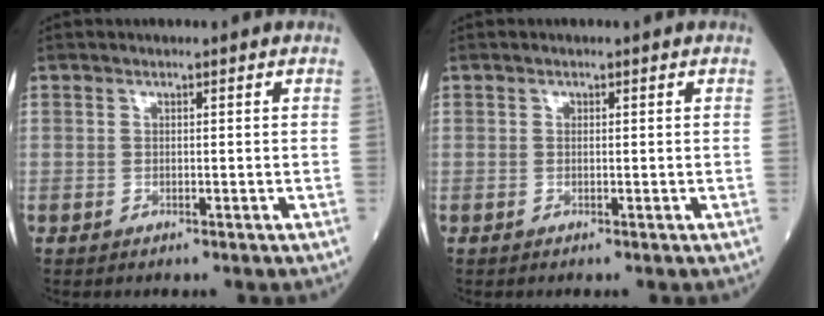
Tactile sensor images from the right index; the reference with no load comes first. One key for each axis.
{"total": 0.0}